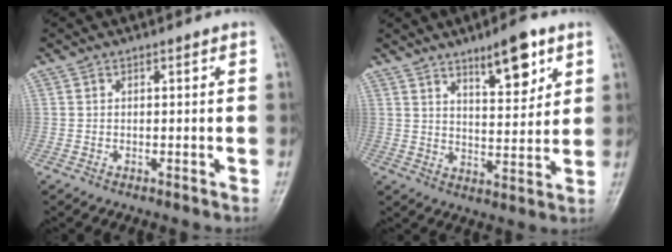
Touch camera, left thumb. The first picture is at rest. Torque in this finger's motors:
{"motor_torque": [0.43, 0.37, -0.07, -0.33, 0.08]}